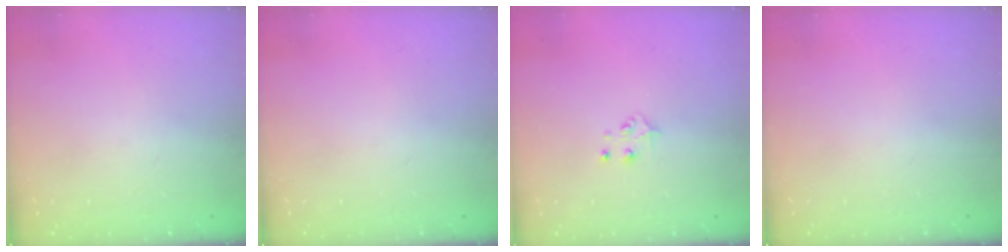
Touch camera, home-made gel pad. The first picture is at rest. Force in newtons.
{"total": 0.0}
{"total": 4.4, "press": 4.4, "slide": 0.4}
{"total": 0.0}